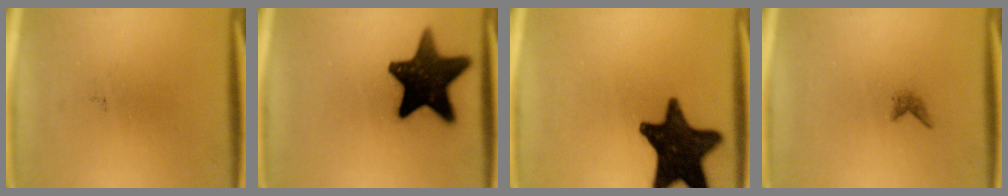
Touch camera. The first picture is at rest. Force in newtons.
{"total": 17.1}
{"total": 16.8}
{"total": 0.8}